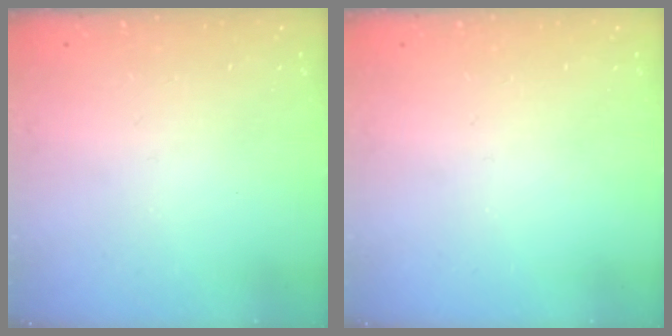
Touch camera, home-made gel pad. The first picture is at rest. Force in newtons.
{"total": 0.0}